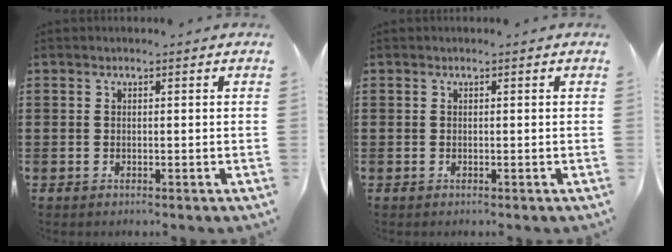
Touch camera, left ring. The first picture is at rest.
{"total": 0.0}